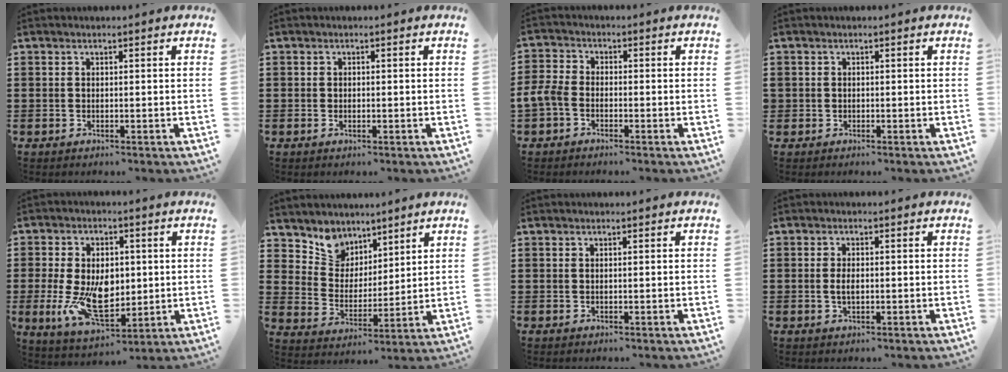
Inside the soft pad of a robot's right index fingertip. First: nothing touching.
{"total": 0.5, "force": [-0.1, 0.4, 0.3], "torque": [-0.009, 0.000, -0.001]}
{"total": 3.3, "force": [-2.0, 1.9, 1.9], "torque": [-0.065, -0.004, -0.047]}
{"total": 0.7, "force": [0.0, 0.7, 0.1], "torque": [-0.003, 0.004, -0.003]}
{"total": 11.4, "force": [-0.3, 6.9, 9.0], "torque": [-0.171, -0.004, -0.004]}
{"total": 6.2, "force": [4.9, 3.8, -0.4], "torque": [-0.036, -0.031, 0.091]}
{"total": 0.0}
{"total": 2.1, "force": [-0.1, 0.9, 1.8], "torque": [-0.044, 0.000, -0.006]}